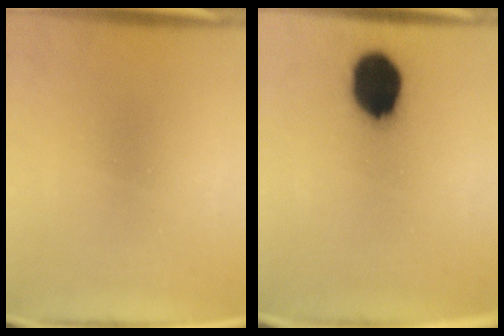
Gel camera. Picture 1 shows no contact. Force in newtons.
{"total": 13.9}